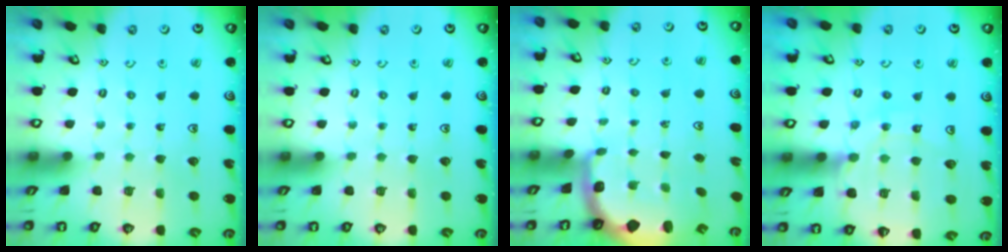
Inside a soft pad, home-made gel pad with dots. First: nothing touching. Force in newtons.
{"total": 0.0}
{"total": 2.4, "press": 1.1, "slide": 2.1}
{"total": 12.4, "press": 12.3, "slide": 1.7}